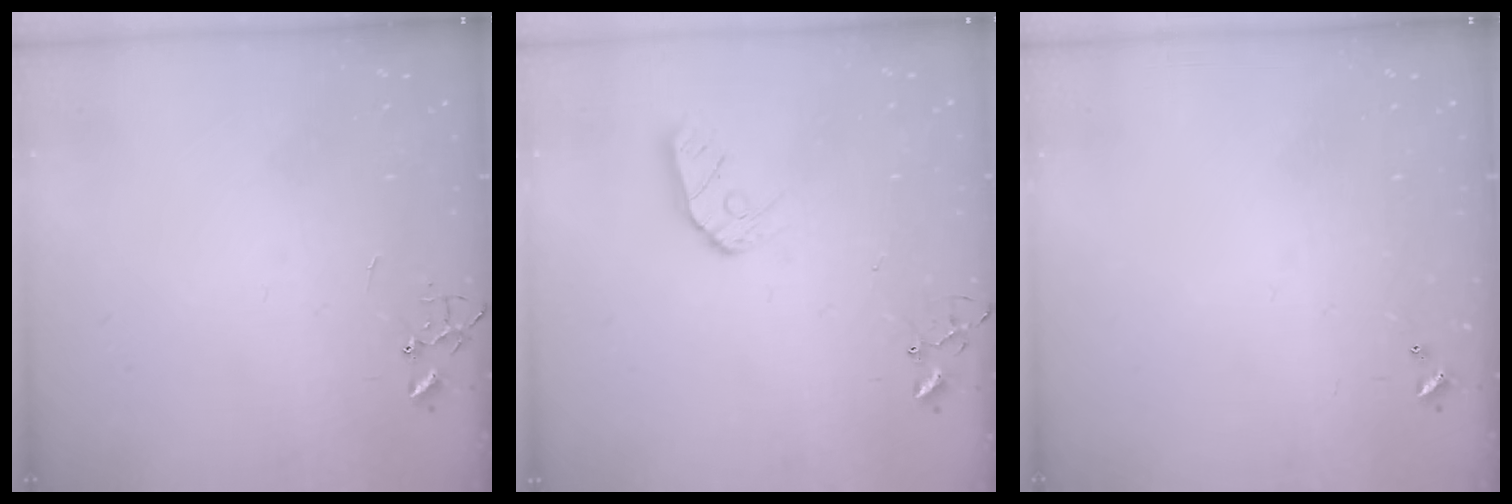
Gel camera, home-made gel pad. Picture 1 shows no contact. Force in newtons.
{"total": 9.0, "press": 8.9, "slide": 0.8}
{"total": 0.0}